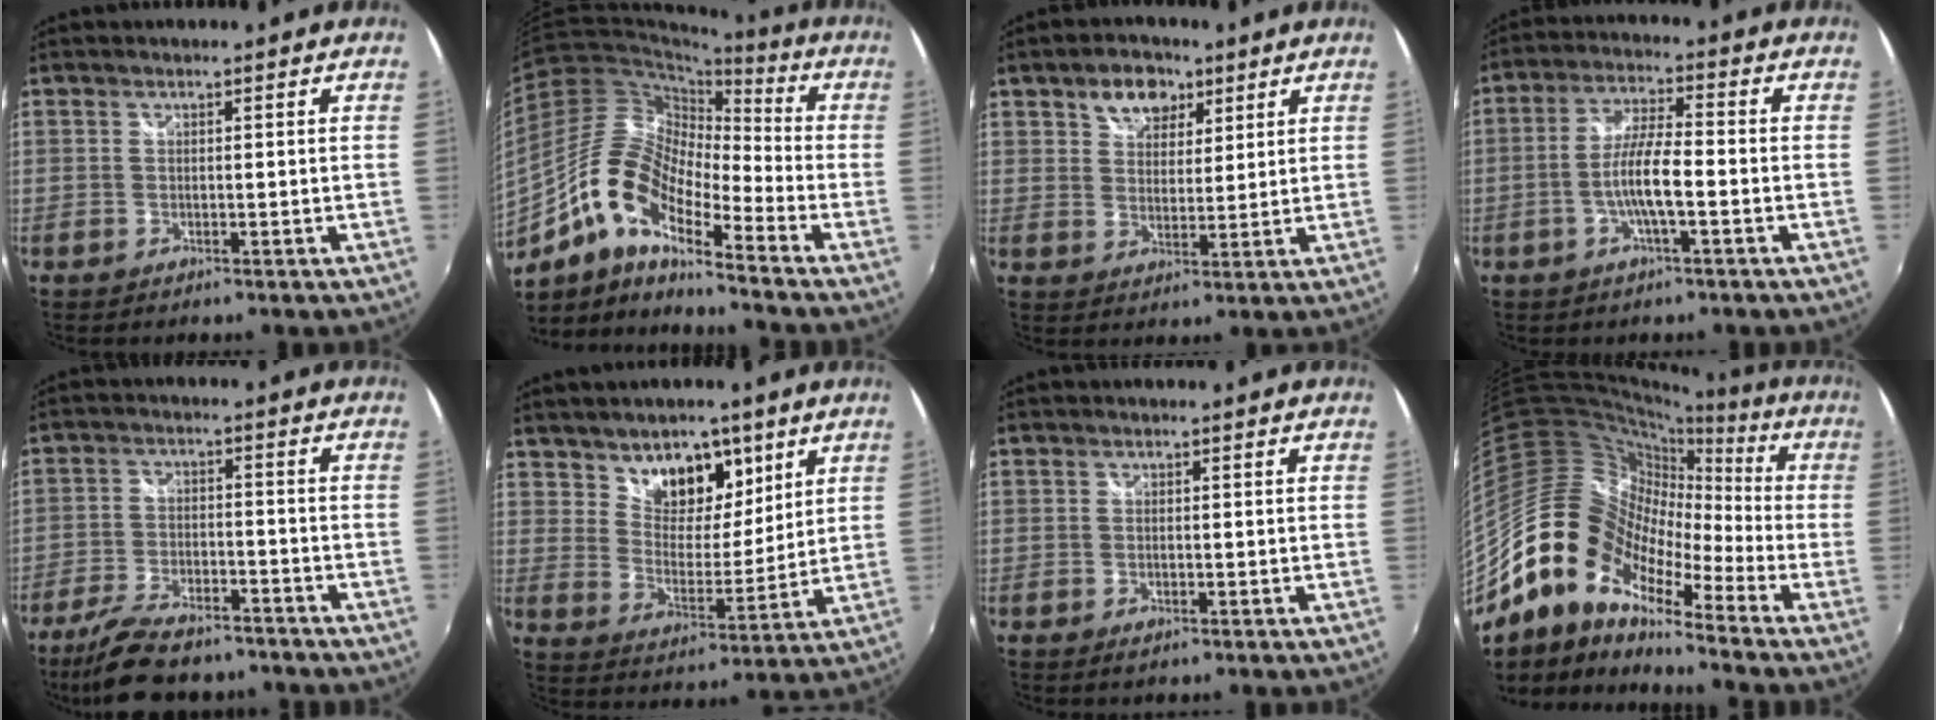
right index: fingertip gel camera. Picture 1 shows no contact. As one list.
[{"total": 14.6, "force": [-8.2, 4.9, 11.0], "torque": [-0.198, 0.009, -0.174]}, {"total": 7.2, "force": [4.2, 4.8, 3.4], "torque": [-0.052, 0.017, 0.070]}, {"total": 7.4, "force": [-2.4, 0.9, 7.0], "torque": [-0.139, 0.005, -0.044]}, {"total": 13.6, "force": [-11.0, 4.5, 6.5], "torque": [-0.143, -0.020, -0.182]}, {"total": 11.3, "force": [7.0, 6.9, 5.6], "torque": [-0.075, -0.001, 0.121]}, {"total": 0.8, "force": [-0.3, 0.5, 0.6], "torque": [-0.010, -0.001, -0.006]}, {"total": 14.0, "force": [-8.1, 7.7, 8.5], "torque": [-0.129, 0.001, -0.174]}]